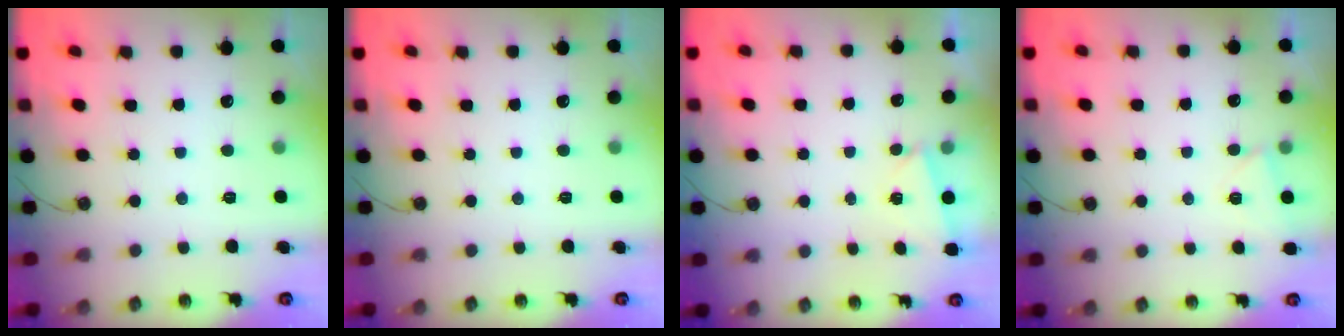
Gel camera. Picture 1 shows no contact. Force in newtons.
{"total": 0.0}
{"total": 2.0, "press": 0.9, "slide": 1.8}
{"total": 3.4, "press": 2.1, "slide": 2.7}